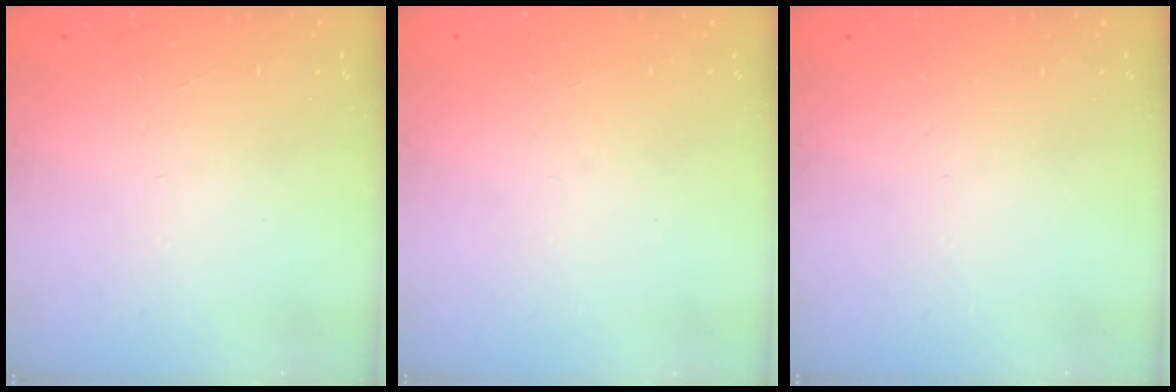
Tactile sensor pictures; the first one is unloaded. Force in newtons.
{"total": 1.5, "press": 1.4, "slide": 0.2}
{"total": 0.0}